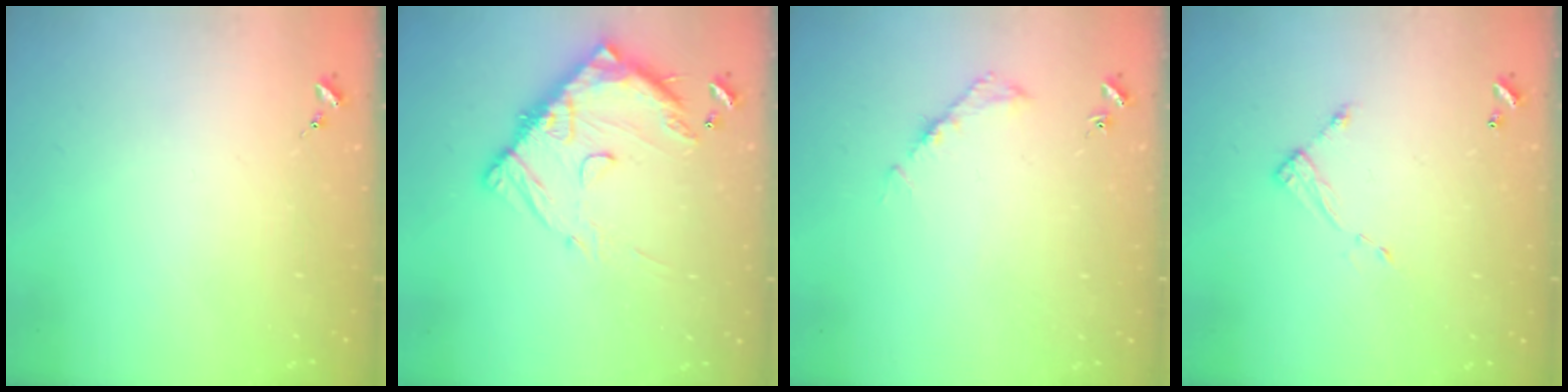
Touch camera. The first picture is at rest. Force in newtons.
{"total": 16.1, "press": 16.0, "slide": 1.3}
{"total": 4.2, "press": 4.1, "slide": 0.6}
{"total": 6.6, "press": 6.6, "slide": 0.5}